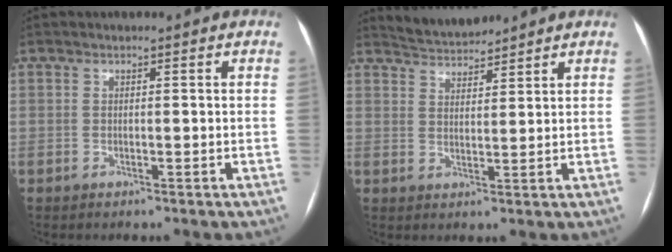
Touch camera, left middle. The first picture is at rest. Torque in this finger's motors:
{"motor_torque": [0.09, -0.20, -0.05, -0.01]}